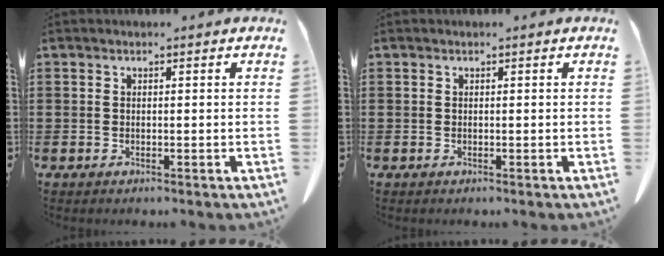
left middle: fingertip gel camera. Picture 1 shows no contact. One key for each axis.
{"total": 0.0}